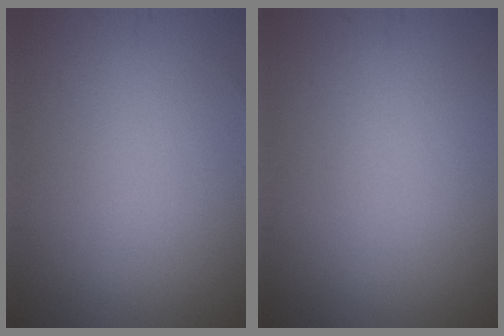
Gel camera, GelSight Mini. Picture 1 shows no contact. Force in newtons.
{"total": 0.0}